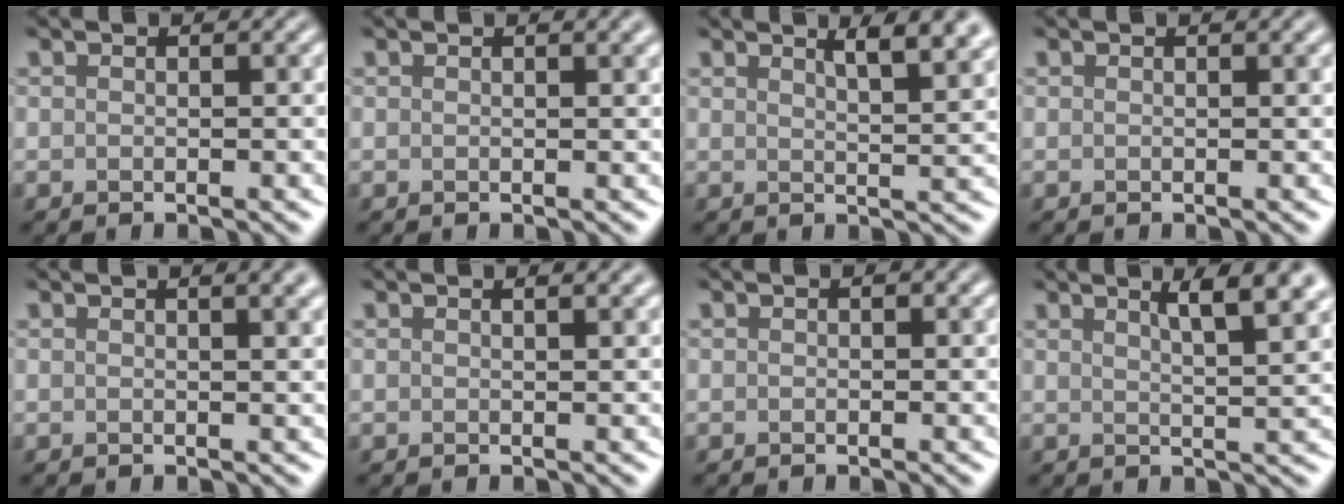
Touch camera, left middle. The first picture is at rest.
{"total": 2.2, "force": [1.1, 0.8, 1.7], "torque": [-0.014, -0.001, 0.005]}
{"total": 6.1, "force": [3.7, 2.1, 4.3], "torque": [-0.024, 0.025, 0.028]}
{"total": 1.1, "force": [0.6, 0.3, 0.9], "torque": [-0.009, 0.002, 0.002]}
{"total": 4.6, "force": [2.3, 2.0, 3.4], "torque": [-0.010, 0.020, -0.002]}
{"total": 2.4, "force": [1.4, 1.0, 1.7], "torque": [-0.007, 0.000, -0.003]}
{"total": 0.5, "force": [0.1, 0.2, 0.5], "torque": [-0.006, -0.002, 0.001]}
{"total": 6.1, "force": [3.4, 1.7, 4.8], "torque": [-0.037, 0.020, 0.030]}